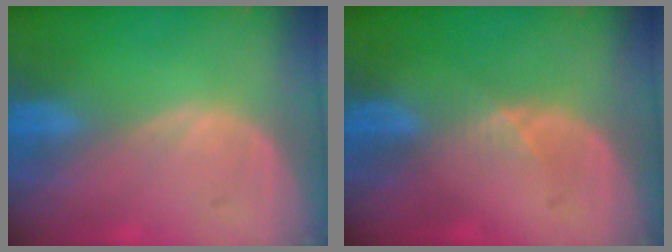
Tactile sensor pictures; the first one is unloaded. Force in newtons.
{"total": 2.3, "press": 1.8, "slide": 1.4}